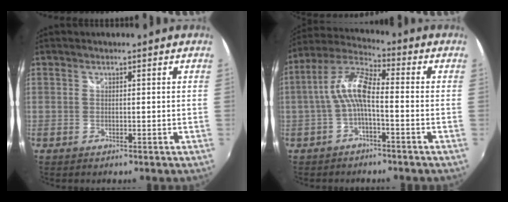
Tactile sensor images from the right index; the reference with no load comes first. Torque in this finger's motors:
{"motor_torque": [1.36, -0.24, 0.69, 0.19]}